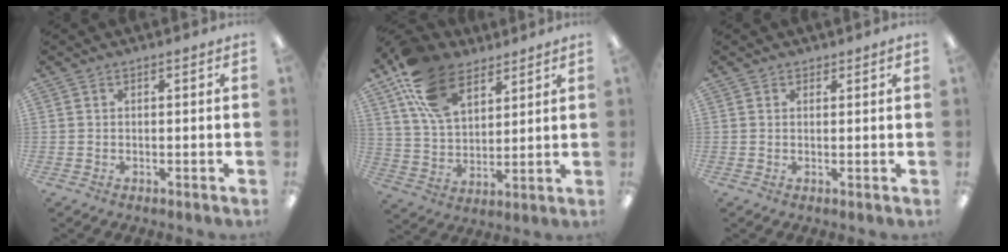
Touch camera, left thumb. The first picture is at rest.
{"total": 16.9, "force": [9.8, 10.0, 9.5], "torque": [-0.189, -0.028, 0.185]}
{"total": 1.0, "force": [0.9, 0.4, 0.1], "torque": [0.005, -0.004, 0.016]}